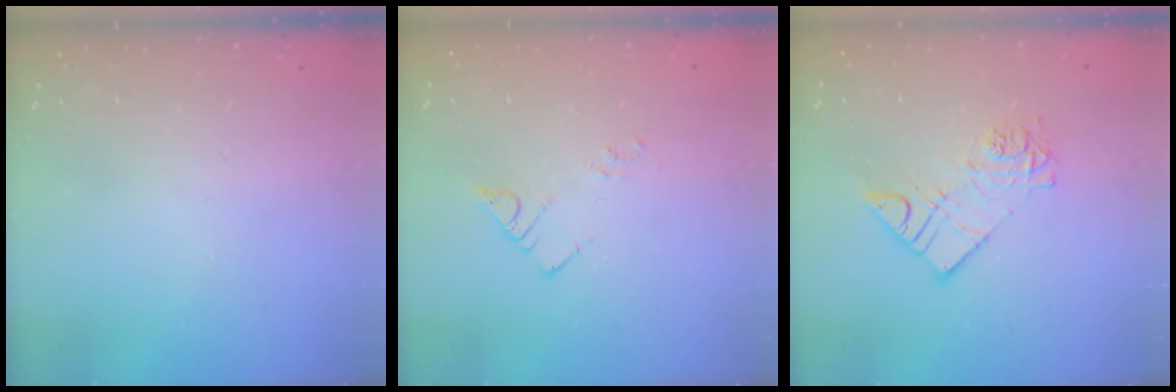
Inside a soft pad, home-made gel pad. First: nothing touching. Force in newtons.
{"total": 3.3, "press": 3.3, "slide": 0.4}
{"total": 9.4, "press": 9.4, "slide": 0.5}